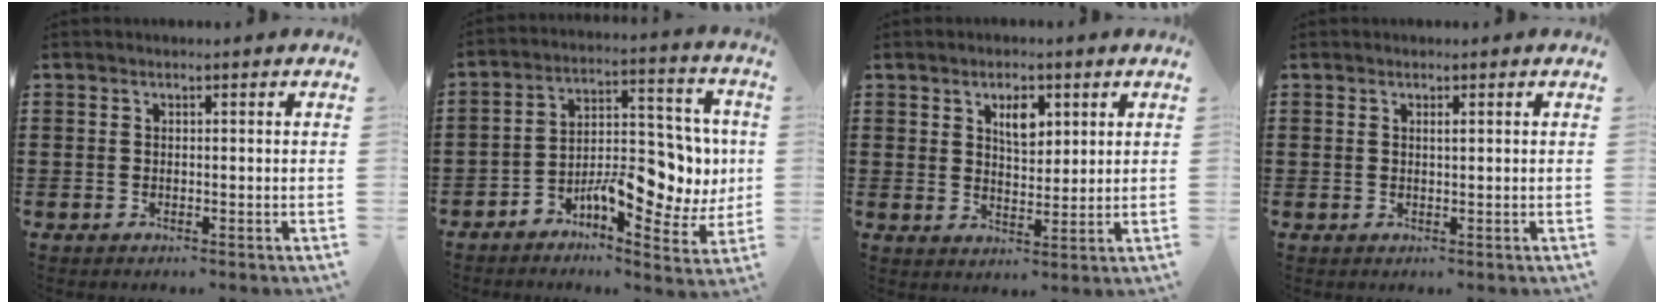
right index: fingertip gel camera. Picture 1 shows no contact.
{"total": 10.1, "force": [-2.9, 5.3, 8.2], "torque": [-0.115, 0.011, -0.047]}
{"total": 4.3, "force": [2.0, 2.3, 3.1], "torque": [-0.053, 0.004, 0.031]}
{"total": 0.7, "force": [0.2, 0.1, 0.6], "torque": [-0.012, 0.000, 0.004]}